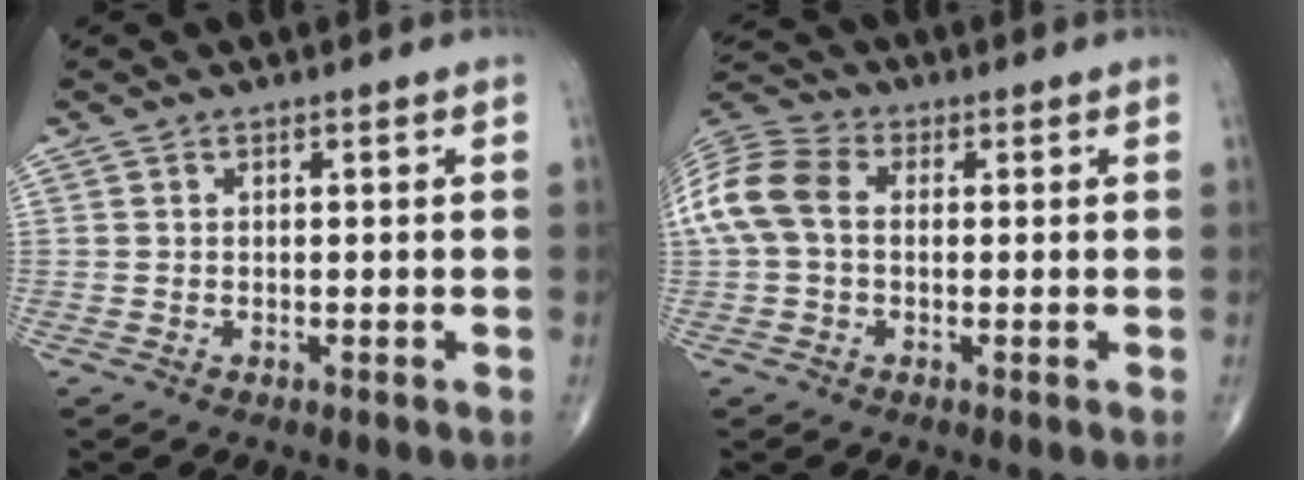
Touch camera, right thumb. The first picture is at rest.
{"total": 10.9, "force": [0.8, 7.6, 7.7], "torque": [-0.173, 0.030, 0.009]}